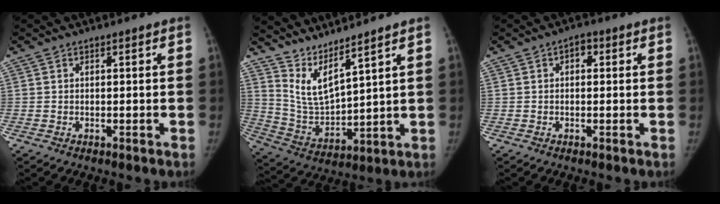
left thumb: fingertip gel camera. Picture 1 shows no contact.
{"total": 8.7, "force": [7.5, 0.6, 4.5], "torque": [-0.094, -0.068, 0.167]}
{"total": 2.3, "force": [0.5, 1.5, 1.6], "torque": [-0.008, 0.007, 0.001]}